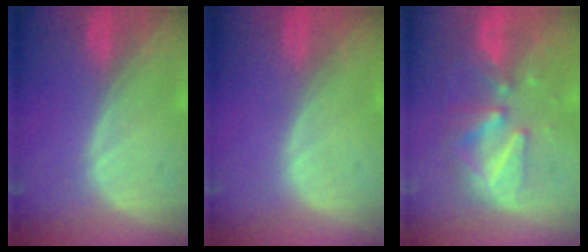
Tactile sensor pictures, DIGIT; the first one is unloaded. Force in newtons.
{"total": 0.0}
{"total": 8.7, "press": 8.2, "slide": 3.0}